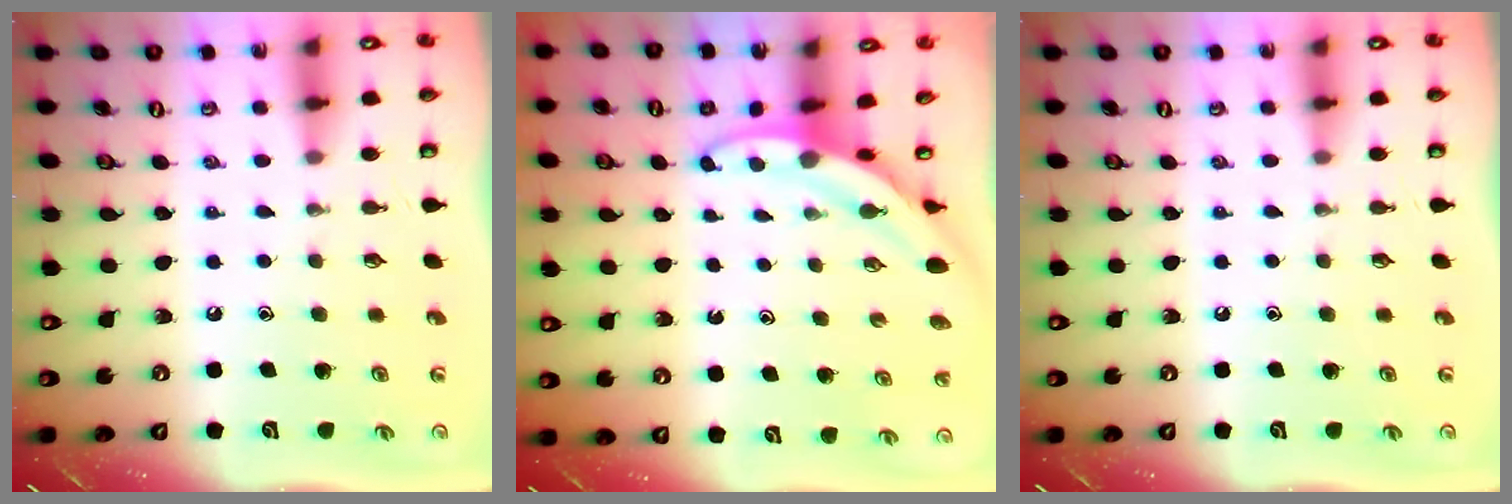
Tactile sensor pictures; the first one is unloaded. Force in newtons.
{"total": 3.5, "press": 3.5, "slide": 0.1}
{"total": 0.0}